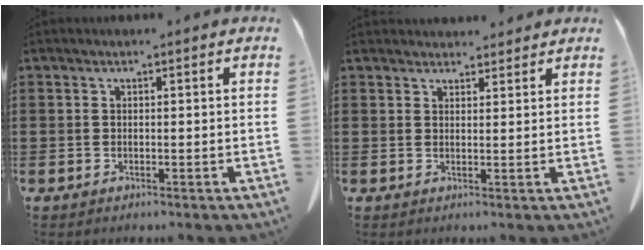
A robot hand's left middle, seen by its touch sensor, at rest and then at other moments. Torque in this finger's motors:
{"motor_torque": [0.13, -0.13, 0.22, 0.05]}